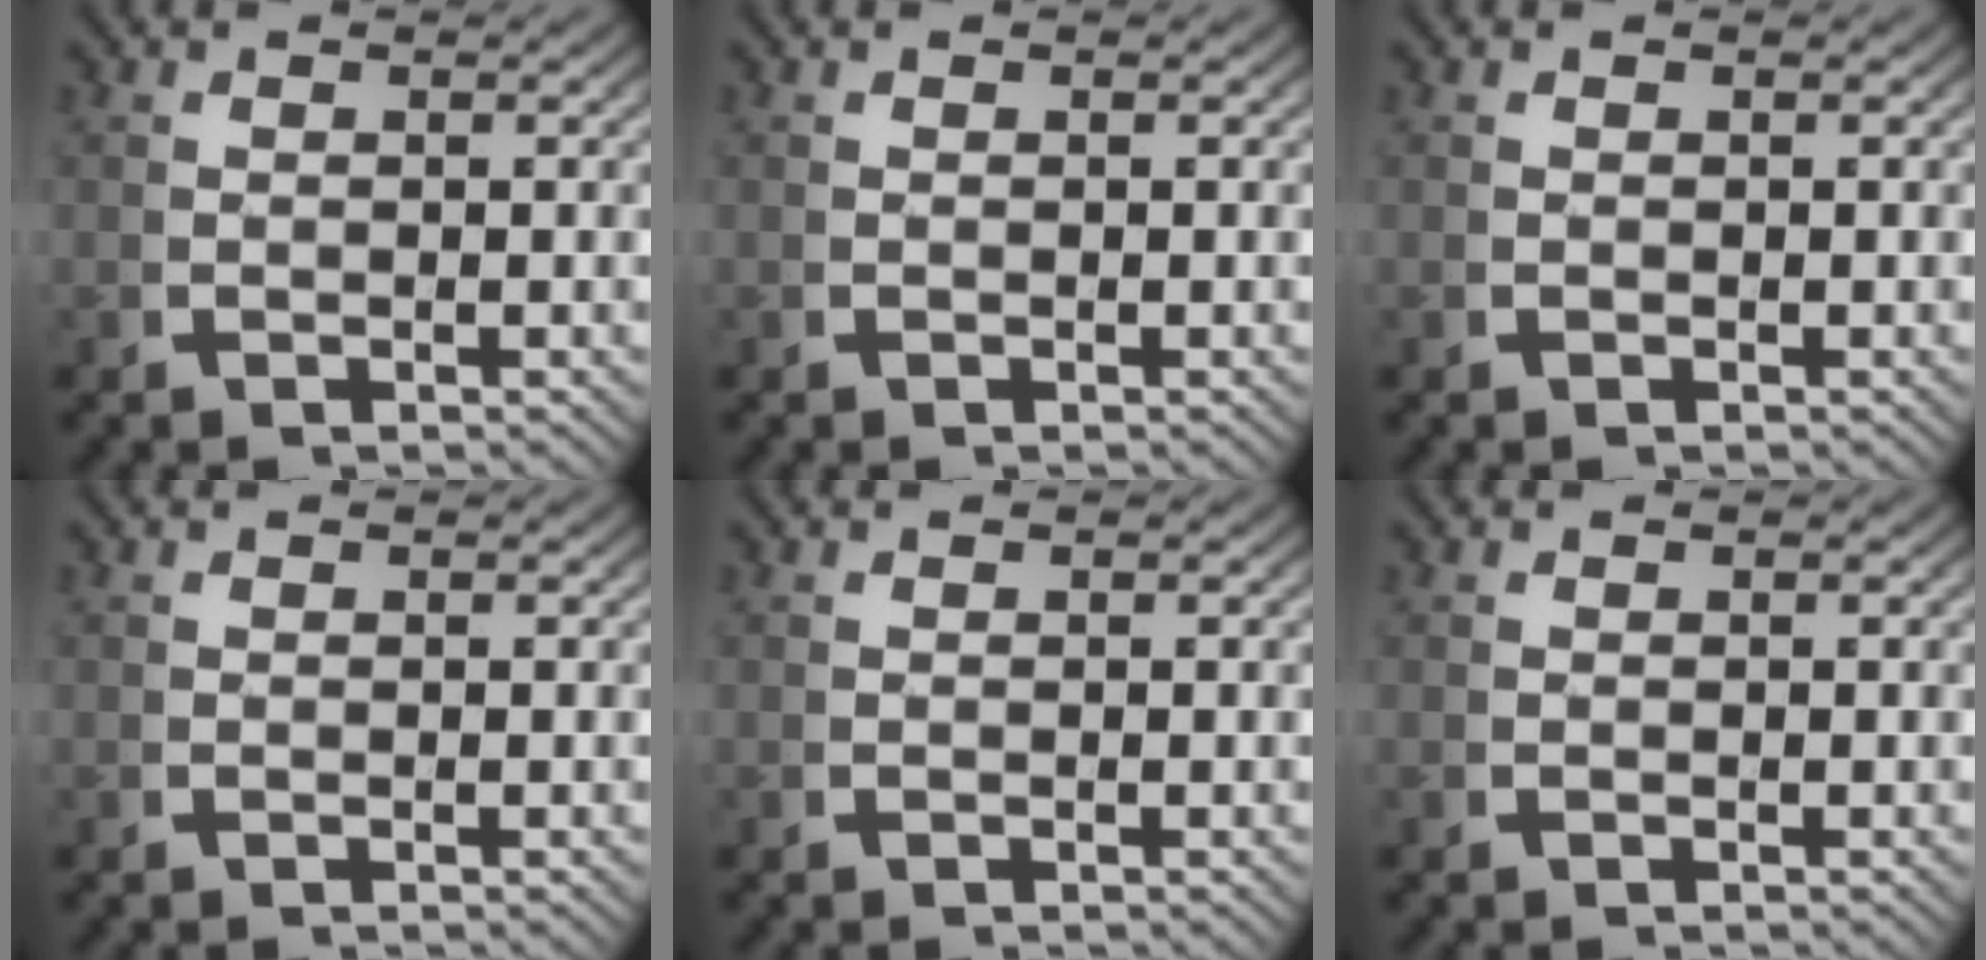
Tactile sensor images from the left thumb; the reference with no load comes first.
{"total": 0.0}
{"total": 0.0}
{"total": 0.0}
{"total": 0.0}
{"total": 0.0}